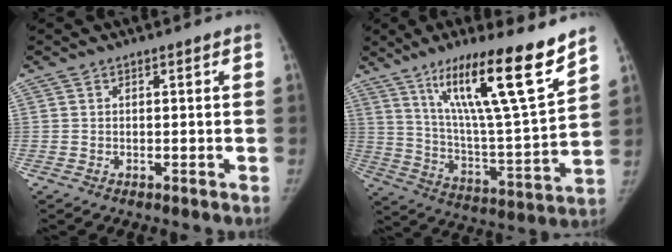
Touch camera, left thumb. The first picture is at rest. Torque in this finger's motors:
{"motor_torque": [1.14, -0.09, 1.46, -1.31, 0.53]}